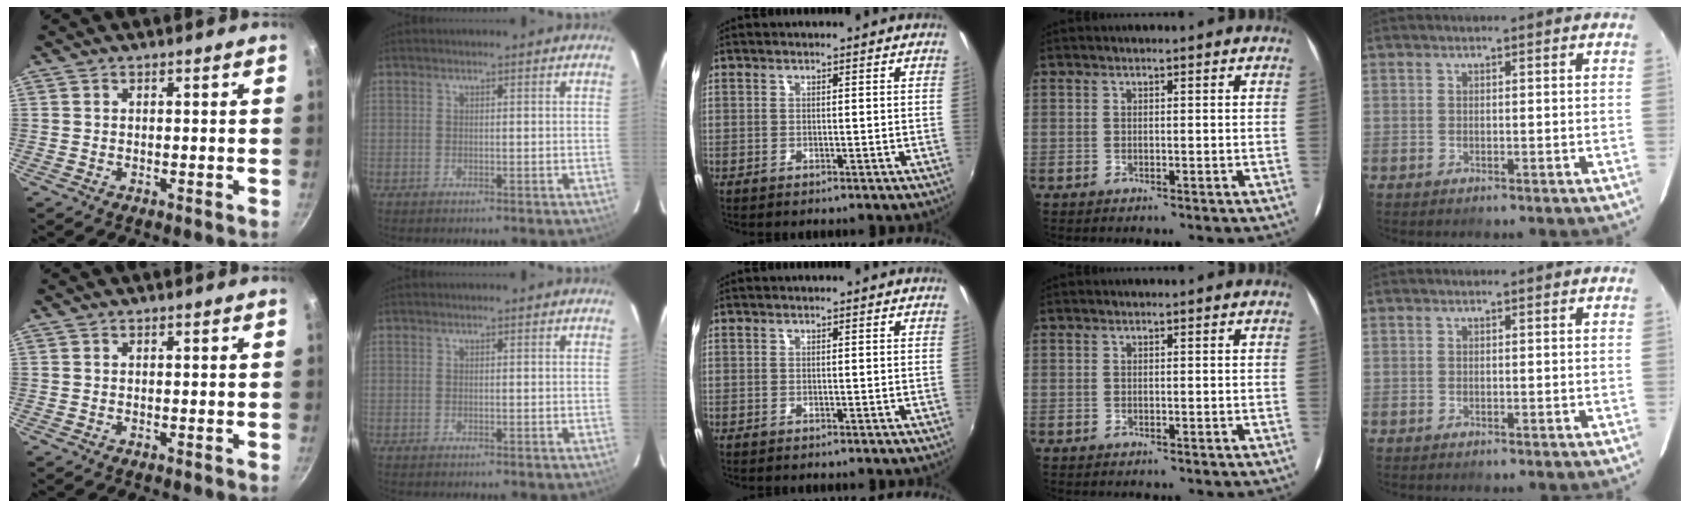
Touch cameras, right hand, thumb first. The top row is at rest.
{}